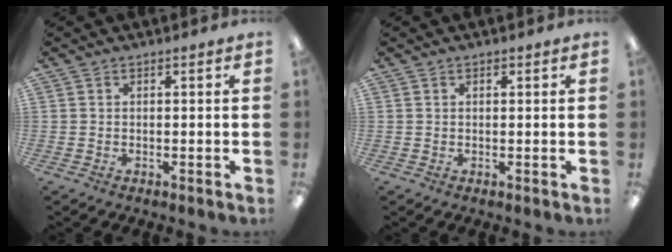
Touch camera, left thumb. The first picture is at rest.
{"total": 0.6, "force": [0.4, 0.4, 0.3], "torque": [-0.006, 0.002, 0.007]}